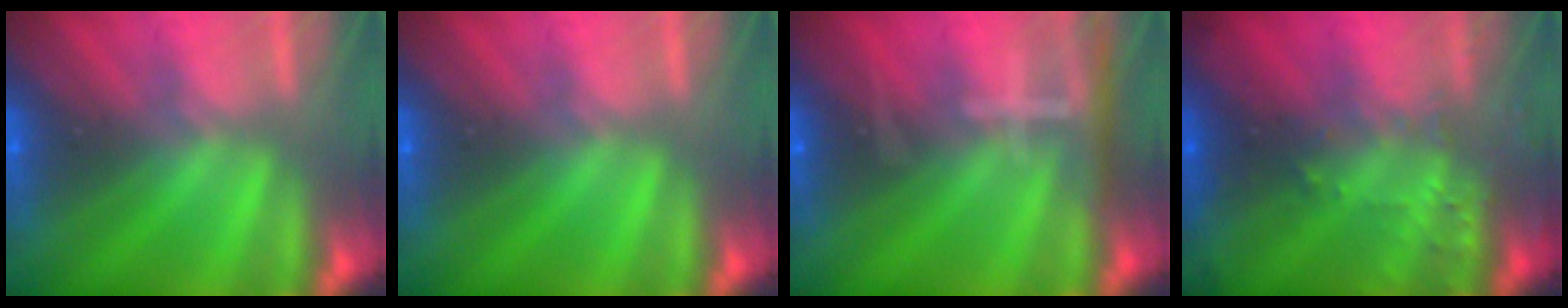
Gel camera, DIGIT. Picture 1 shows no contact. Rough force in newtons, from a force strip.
{"total": 0.0}
{"total": 7.4}
{"total": 3.0}